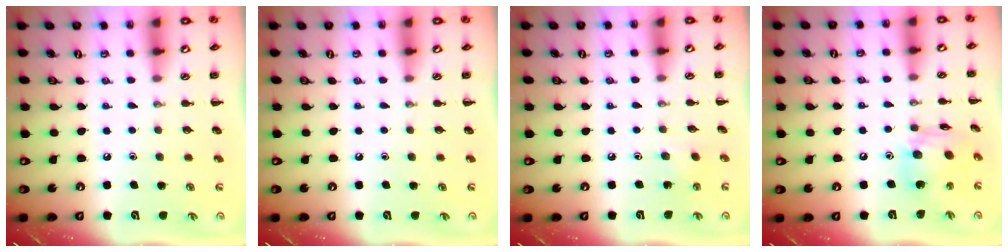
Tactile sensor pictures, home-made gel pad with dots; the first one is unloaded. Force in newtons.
{"total": 0.0}
{"total": 1.9, "press": 1.8, "slide": 0.7}
{"total": 12.2, "press": 12.2, "slide": 0.9}